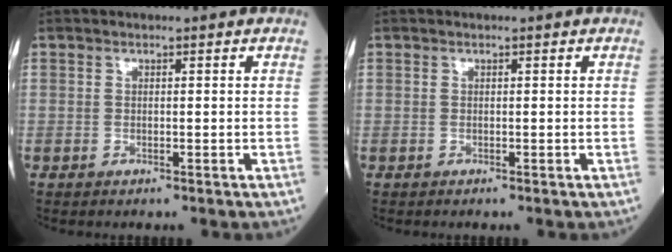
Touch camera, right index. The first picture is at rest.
{"total": 0.0}